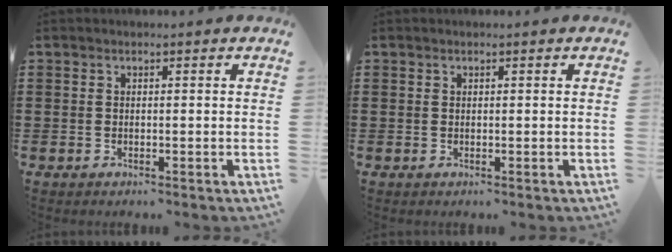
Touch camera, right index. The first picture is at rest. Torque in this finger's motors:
{"motor_torque": [0.18, 0.22, 0.08, 0.01]}